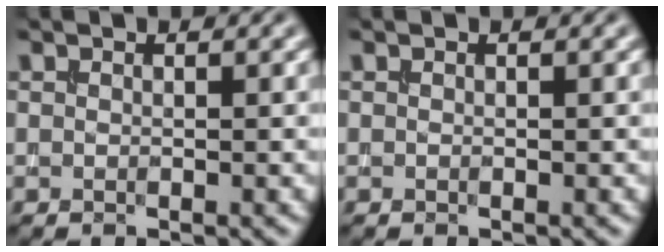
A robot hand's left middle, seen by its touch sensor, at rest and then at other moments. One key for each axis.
{"total": 0.0}